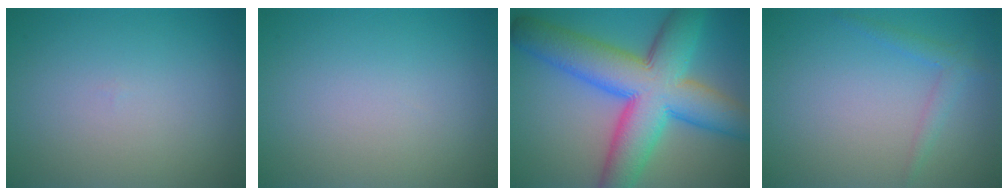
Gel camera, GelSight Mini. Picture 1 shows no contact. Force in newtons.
{"total": 0.0}
{"total": 12.8, "press": 12.8, "slide": 0.4}
{"total": 1.6, "press": 1.6, "slide": 0.1}